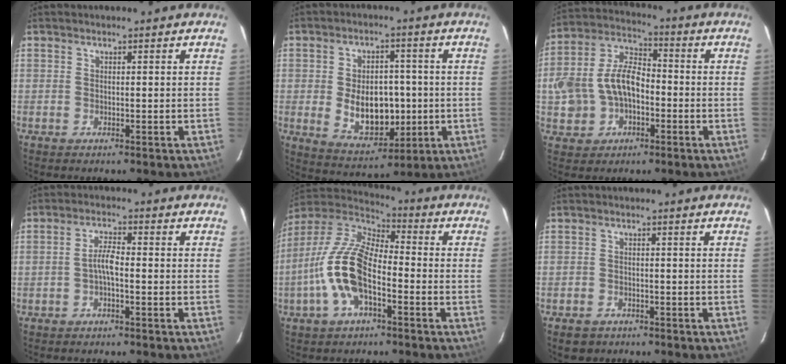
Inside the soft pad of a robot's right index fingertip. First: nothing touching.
{"total": 11.9, "force": [-1.1, 7.7, 9.0], "torque": [-0.171, 0.000, 0.007]}
{"total": 13.9, "force": [-3.2, 9.9, 9.2], "torque": [-0.213, 0.025, -0.050]}
{"total": 3.0, "force": [-1.2, 0.6, 2.7], "torque": [-0.057, 0.009, -0.024]}
{"total": 15.4, "force": [-4.9, 6.7, 13.0], "torque": [-0.265, 0.003, -0.101]}
{"total": 3.5, "force": [-2.4, 2.5, 0.7], "torque": [-0.026, -0.001, -0.033]}